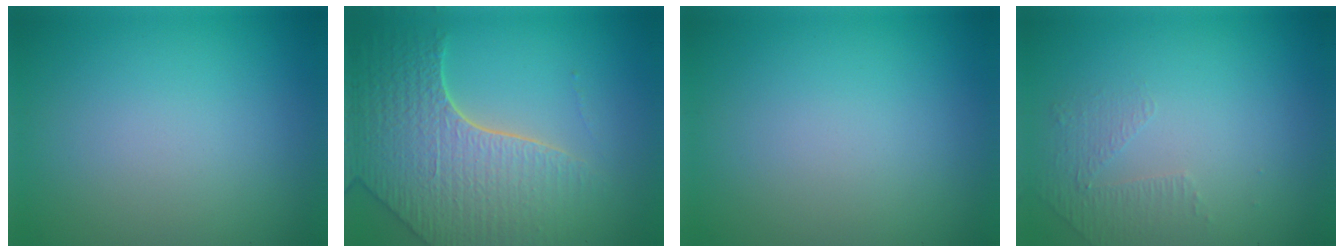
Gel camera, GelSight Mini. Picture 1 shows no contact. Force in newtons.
{"total": 7.0, "press": 5.6, "slide": 4.2}
{"total": 0.0}
{"total": 1.4, "press": 0.8, "slide": 1.1}